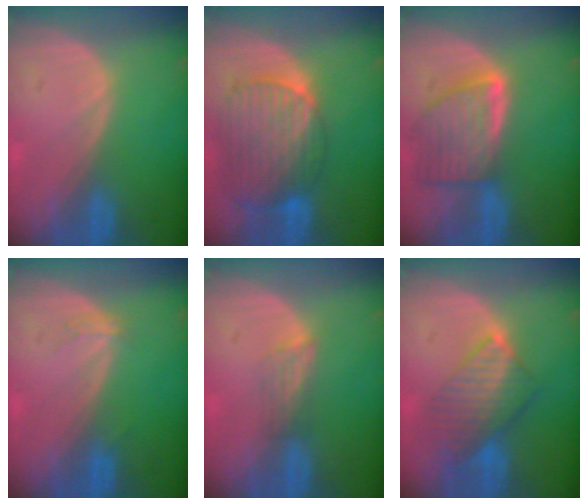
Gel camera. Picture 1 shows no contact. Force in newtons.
{"total": 10.7, "press": 9.2, "slide": 5.5}
{"total": 8.1, "press": 7.4, "slide": 3.3}
{"total": 1.1, "press": 1.1, "slide": 0.1}
{"total": 2.4, "press": 1.9, "slide": 1.5}
{"total": 8.0, "press": 7.1, "slide": 3.7}